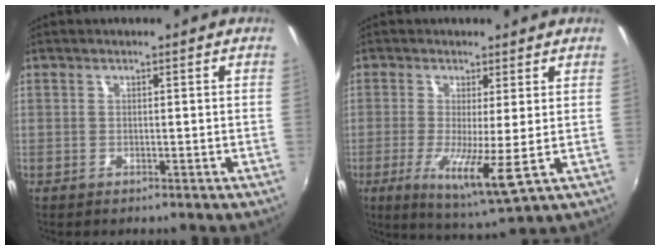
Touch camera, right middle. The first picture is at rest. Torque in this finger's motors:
{"motor_torque": [1.50, -0.63, 0.21, 0.14]}